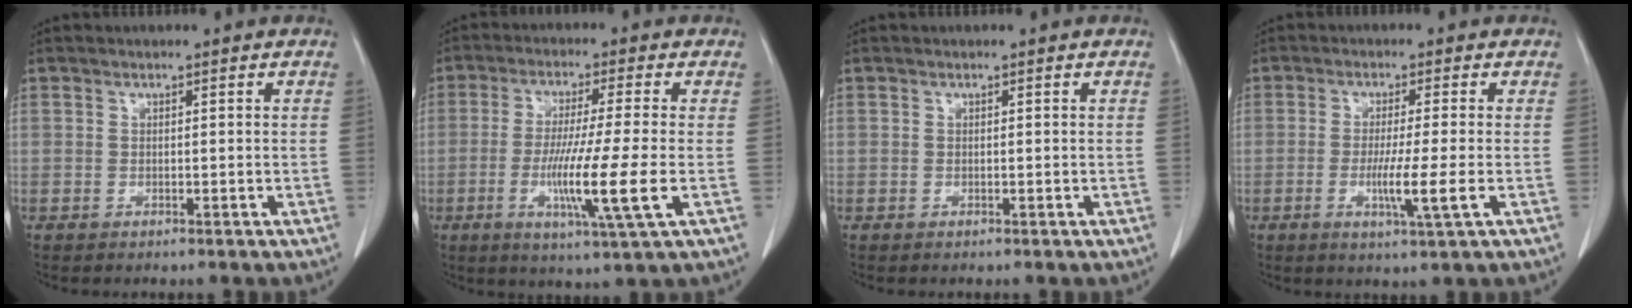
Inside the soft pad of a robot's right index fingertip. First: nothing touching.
{"total": 11.1, "force": [-2.8, -1.0, 10.8], "torque": [-0.200, -0.028, -0.055]}
{"total": 0.0}
{"total": 6.0, "force": [-1.5, -0.7, 5.8], "torque": [-0.106, -0.017, -0.029]}